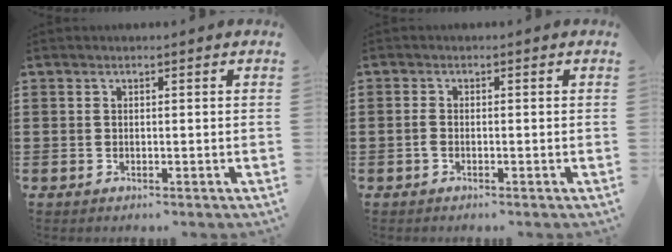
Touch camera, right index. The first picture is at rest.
{"total": 1.1, "force": [-0.5, 0.4, 0.9], "torque": [-0.025, -0.005, -0.011]}